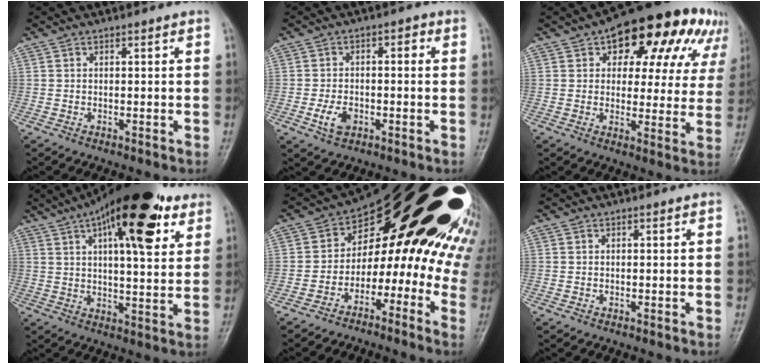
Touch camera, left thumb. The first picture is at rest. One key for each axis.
{"total": 5.5, "fx": -1.6, "fy": 3.7, "fz": 3.8, "tx": -0.056, "ty": 0.016, "tz": -0.029}
{"total": 16.8, "fx": 7.9, "fy": 10.0, "fz": 11.0, "tx": -0.069, "ty": 0.003, "tz": 0.090}
{"total": 21.8, "fx": 10.8, "fy": 8.0, "fz": 17.2, "tx": -0.242, "ty": -0.012, "tz": 0.159}
{"total": 26.7, "fx": 2.4, "fy": 15.6, "fz": 21.5, "tx": -0.228, "ty": 0.107, "tz": 0.039}
{"total": 0.0}